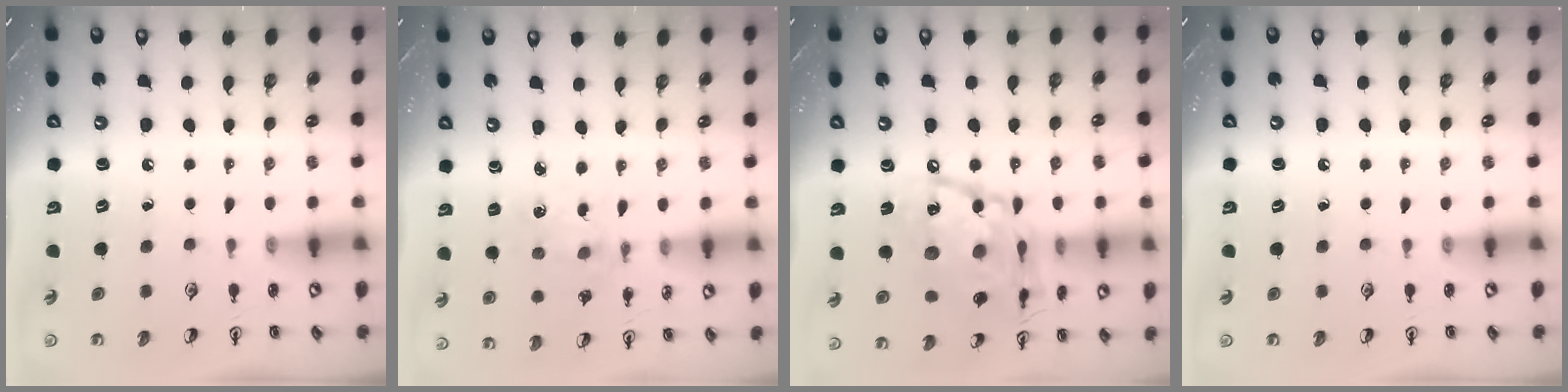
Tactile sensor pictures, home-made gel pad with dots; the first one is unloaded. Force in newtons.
{"total": 2.6, "press": 2.6, "slide": 0.4}
{"total": 19.7, "press": 19.6, "slide": 1.6}
{"total": 0.0}